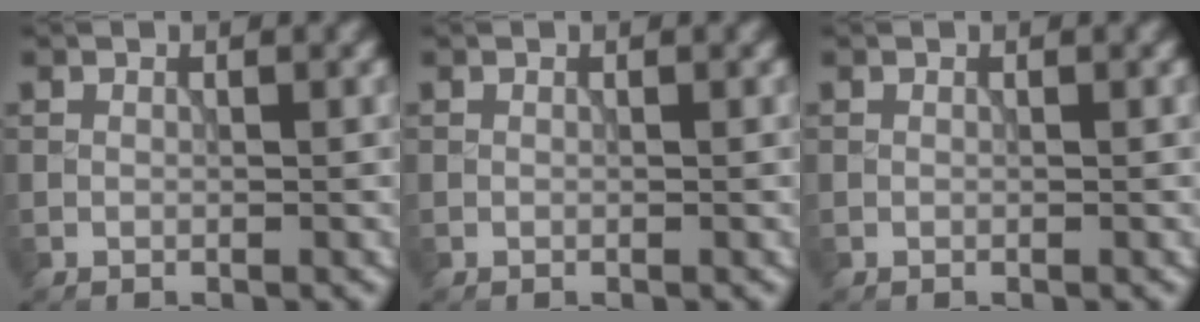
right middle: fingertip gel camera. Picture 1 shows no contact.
{"total": 0.0}
{"total": 0.0}